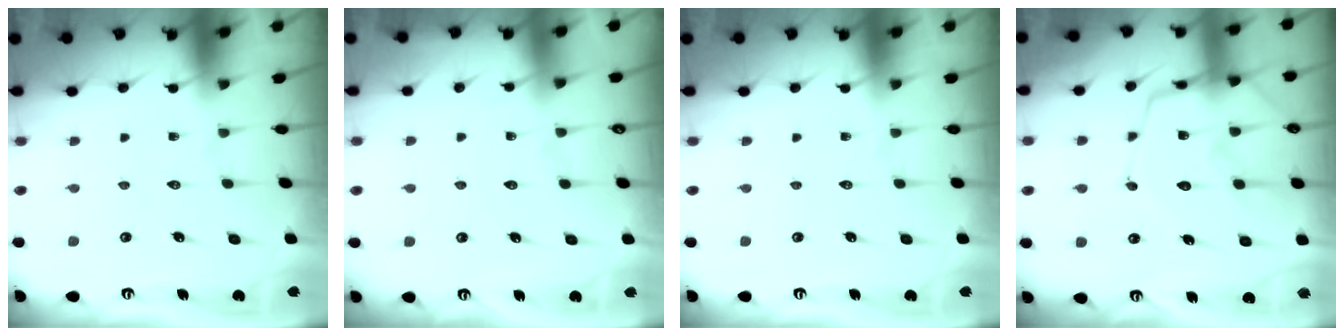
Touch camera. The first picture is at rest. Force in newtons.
{"total": 3.9, "press": 3.9, "slide": 0.6}
{"total": 0.0}
{"total": 17.2, "press": 17.1, "slide": 1.5}